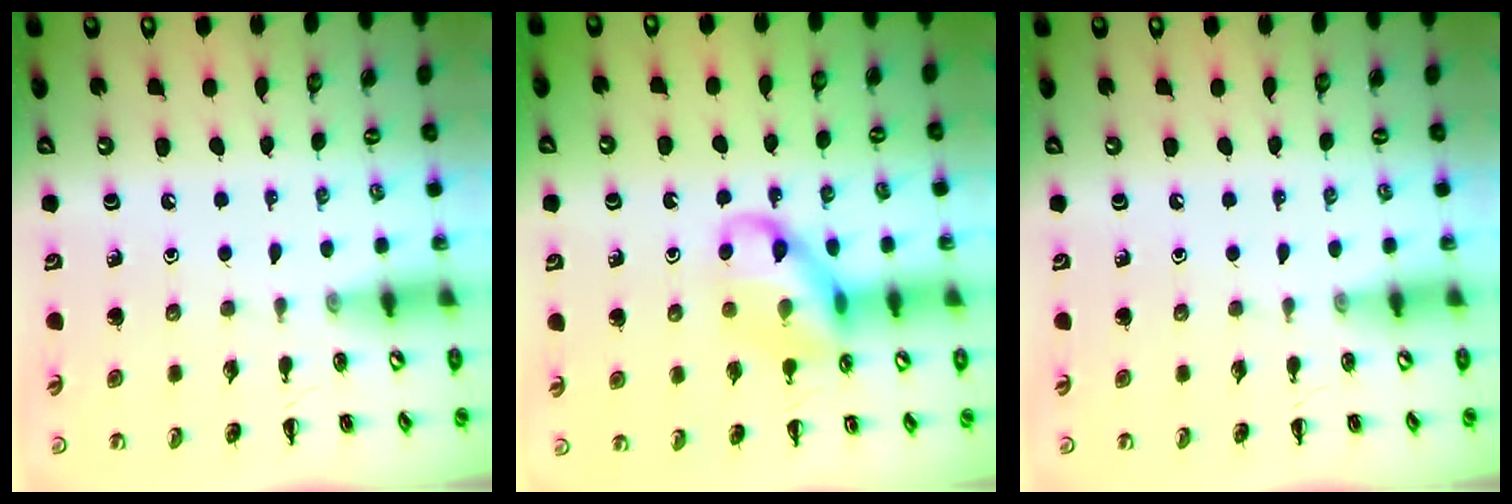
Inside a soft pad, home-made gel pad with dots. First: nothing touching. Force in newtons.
{"total": 12.1, "press": 11.9, "slide": 2.0}
{"total": 0.0}